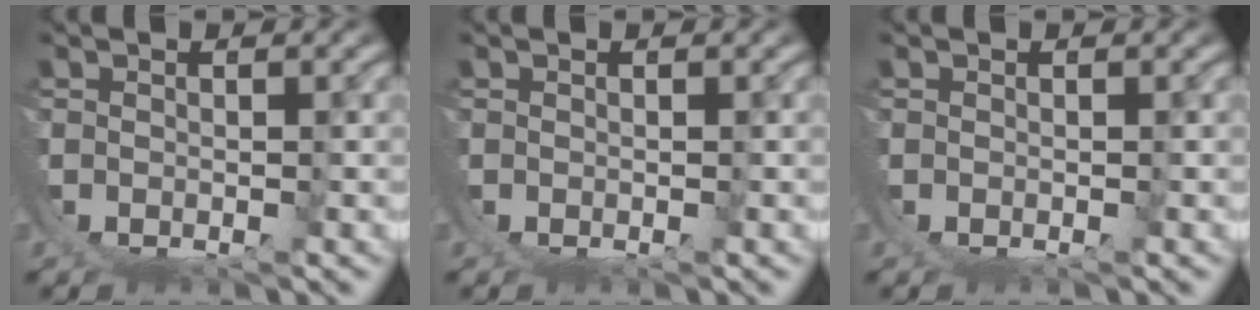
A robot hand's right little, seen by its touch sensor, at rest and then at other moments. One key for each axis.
{"total": 0.0}
{"total": 0.6, "fx": 0.3, "fy": -0.5, "fz": -0.1, "tx": 0.006, "ty": 0.004, "tz": 0.004}